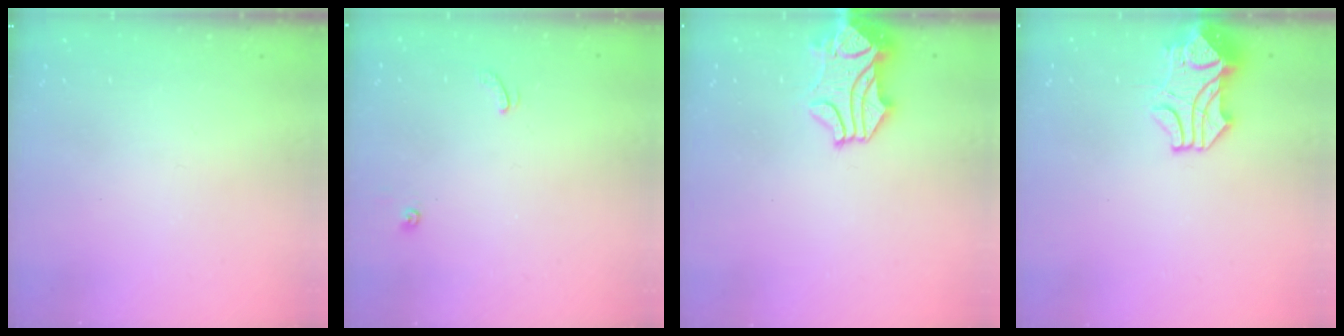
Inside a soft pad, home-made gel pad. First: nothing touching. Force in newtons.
{"total": 2.6, "press": 2.6, "slide": 0.3}
{"total": 2.0, "press": 1.5, "slide": 1.3}
{"total": 2.2, "press": 1.9, "slide": 1.1}